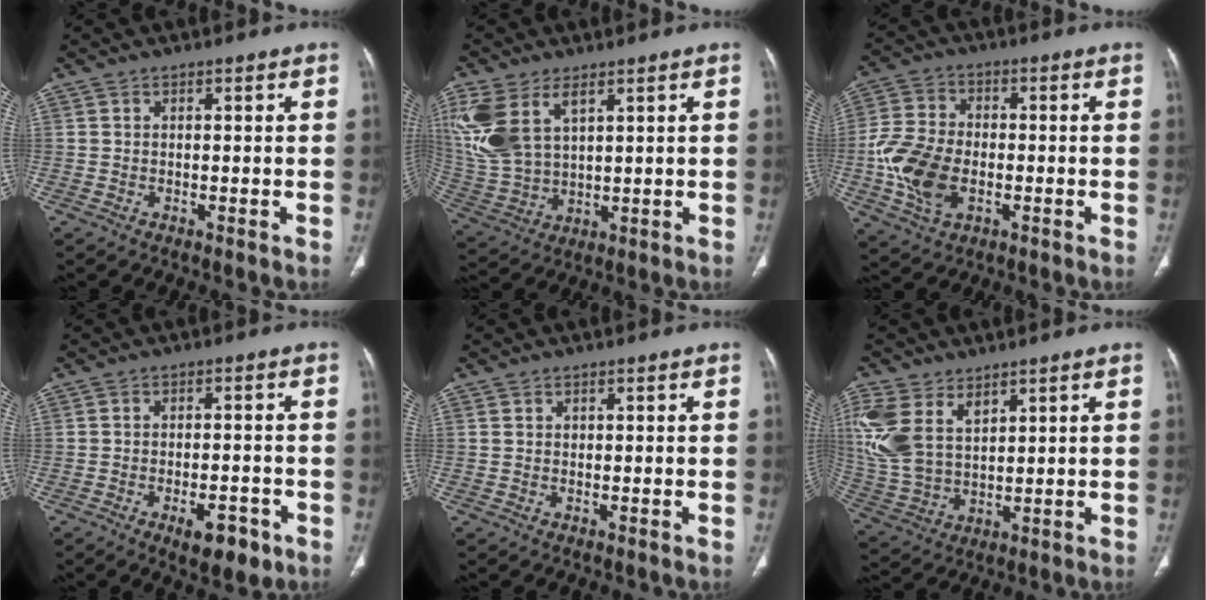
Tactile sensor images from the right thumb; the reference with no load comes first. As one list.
[{"total": 15.3, "force": [6.7, 8.6, 10.7], "torque": [-0.248, -0.013, 0.147]}, {"total": 12.5, "force": [-2.6, 8.2, 9.0], "torque": [-0.182, 0.009, -0.049]}, {"total": 7.2, "force": [-3.6, 3.2, 5.3], "torque": [-0.066, 0.013, -0.046]}, {"total": 0.5, "force": [0.2, 0.4, 0.2], "torque": [0.000, 0.003, 0.005]}, {"total": 14.1, "force": [6.5, 8.7, 9.0], "torque": [-0.208, -0.016, 0.147]}]